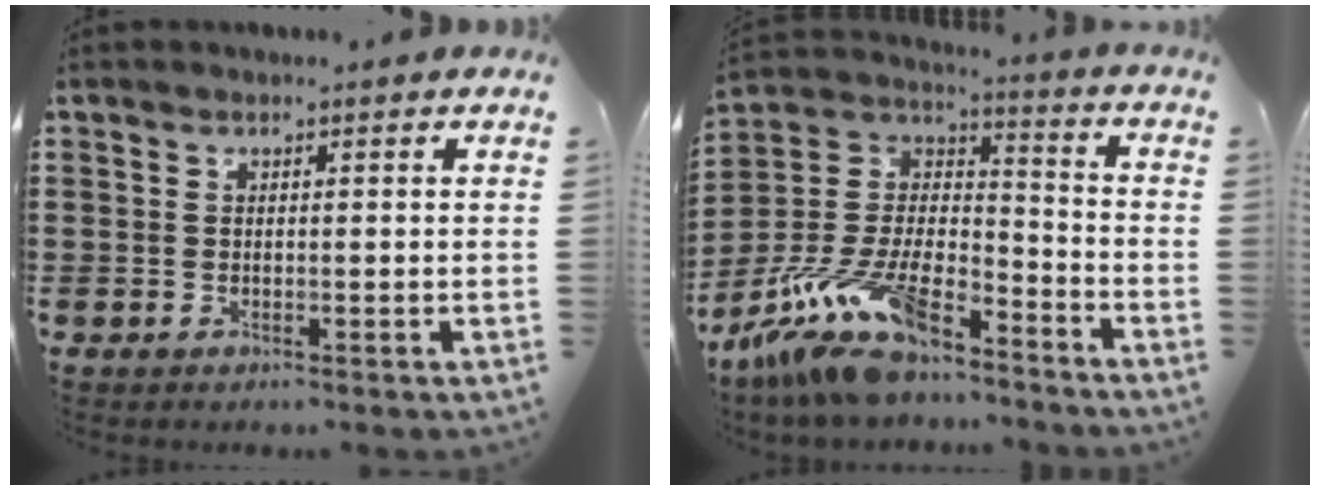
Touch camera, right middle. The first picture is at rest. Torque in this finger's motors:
{"motor_torque": [1.91, -0.23, 1.05, 0.21]}